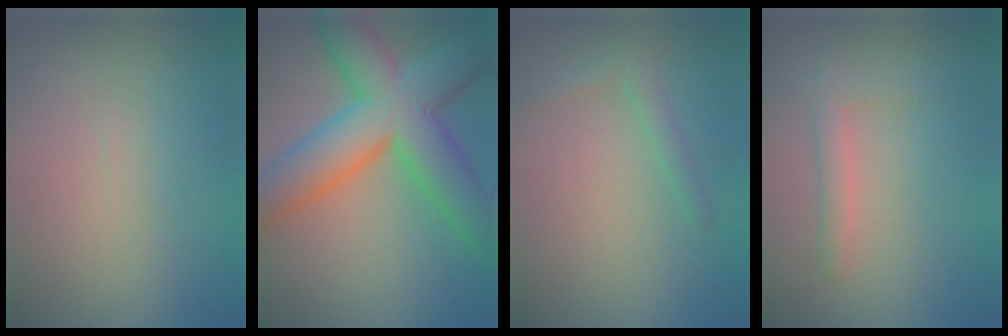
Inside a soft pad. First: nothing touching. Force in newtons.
{"total": 11.0, "press": 11.0, "slide": 0.4}
{"total": 1.4, "press": 1.4, "slide": 0.1}
{"total": 1.8, "press": 1.8, "slide": 0.2}